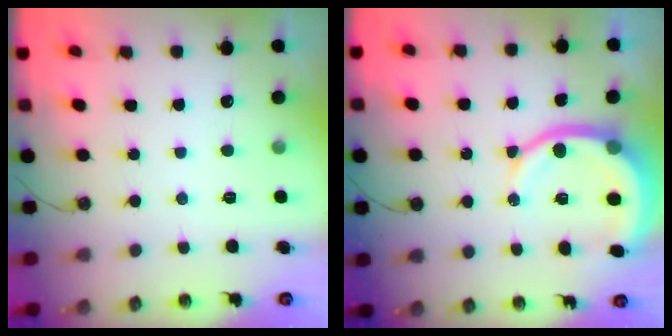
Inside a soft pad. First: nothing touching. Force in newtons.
{"total": 11.3, "press": 11.2, "slide": 1.5}